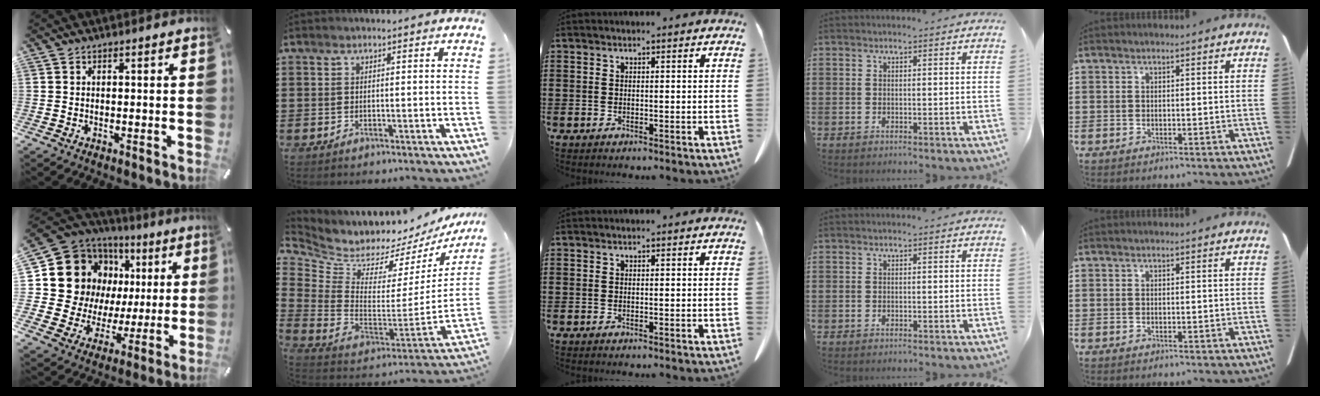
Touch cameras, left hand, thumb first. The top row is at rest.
{"thumb": {"total": 18.3, "force": [6.1, 15.3, 8.0], "torque": [-0.137, -0.051, 0.136]}, "index": {"total": 5.4, "force": [5.1, 1.5, 0.3], "torque": [-0.051, -0.066, 0.083]}}